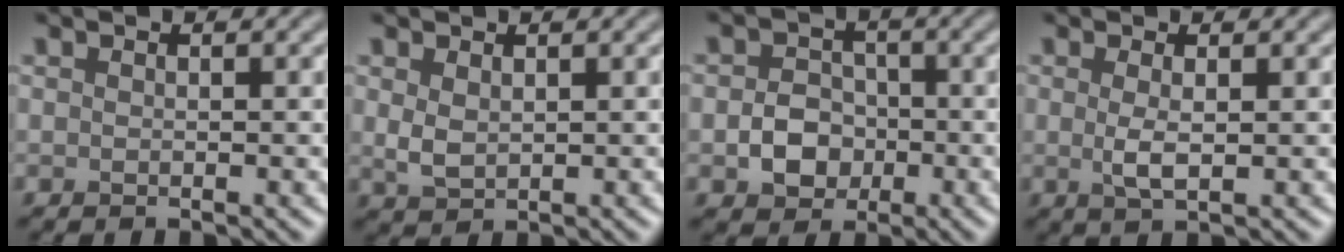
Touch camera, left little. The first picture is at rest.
{"total": 1.8, "force": [0.6, 1.1, 1.3], "torque": [-0.031, -0.002, 0.017]}
{"total": 3.4, "force": [-1.0, 2.8, 1.6], "torque": [-0.021, 0.002, -0.022]}
{"total": 1.9, "force": [0.2, 0.5, 1.8], "torque": [-0.037, -0.002, 0.004]}